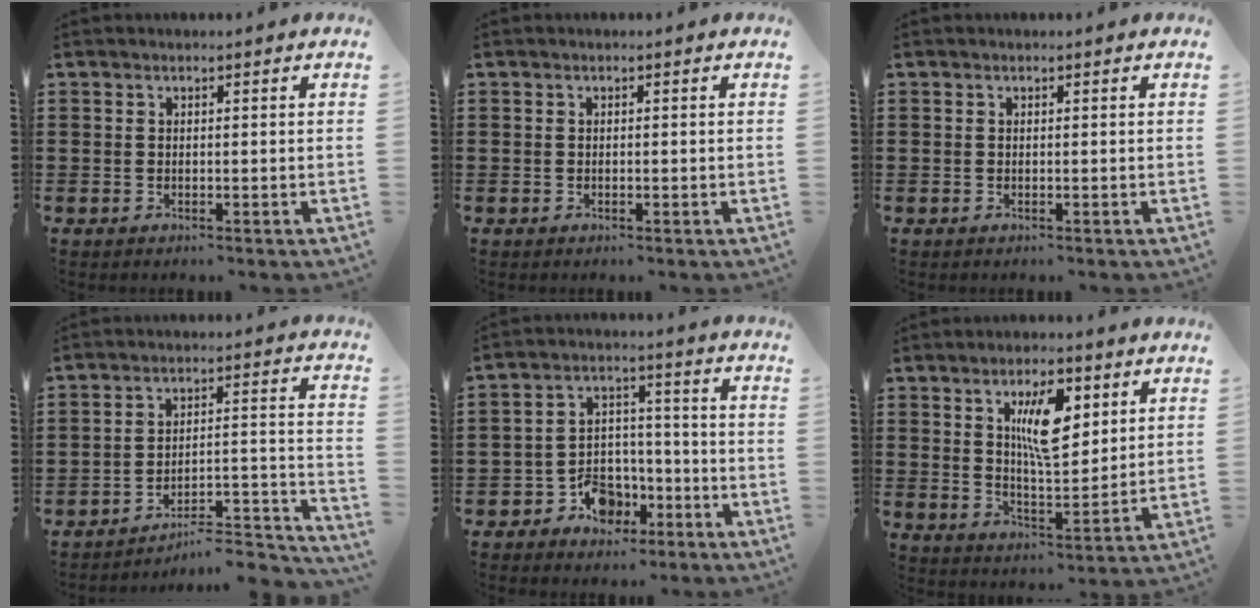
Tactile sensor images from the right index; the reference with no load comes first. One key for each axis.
{"total": 0.0}
{"total": 0.0}
{"total": 5.9, "fx": -5.6, "fy": 0.5, "fz": 1.8, "tx": -0.027, "ty": -0.005, "tz": -0.112}
{"total": 6.5, "fx": -3.7, "fy": 4.7, "fz": 2.4, "tx": -0.043, "ty": 0.026, "tz": -0.064}
{"total": 9.0, "fx": 3.5, "fy": 3.3, "fz": 7.6, "tx": -0.131, "ty": 0.000, "tz": 0.054}